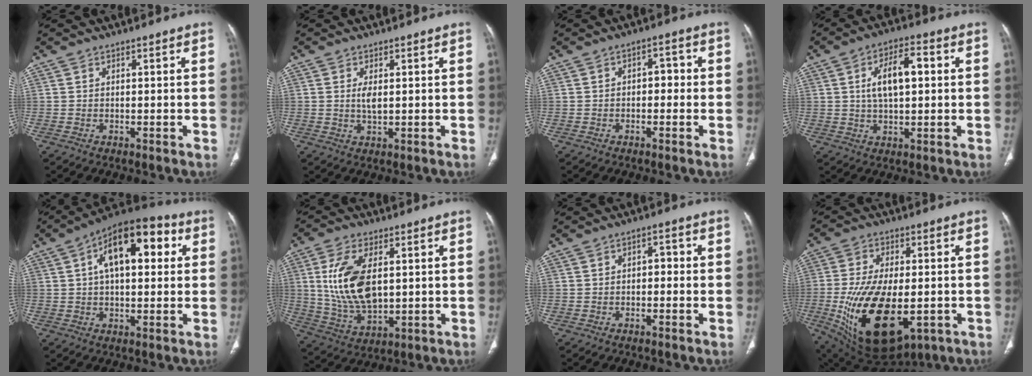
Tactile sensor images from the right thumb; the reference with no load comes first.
{"total": 2.6, "force": [0.4, 1.0, 2.4], "torque": [-0.047, -0.005, 0.011]}
{"total": 3.3, "force": [-0.4, 2.1, 2.5], "torque": [-0.012, 0.015, -0.014]}
{"total": 9.5, "force": [1.6, 4.4, 8.3], "torque": [-0.136, 0.014, 0.024]}
{"total": 16.0, "force": [4.3, 8.0, 13.2], "torque": [-0.173, 0.025, 0.058]}
{"total": 14.5, "force": [2.3, 7.8, 12.0], "torque": [-0.235, -0.012, 0.056]}
{"total": 2.4, "force": [-0.4, 1.5, 1.7], "torque": [-0.009, 0.013, -0.013]}
{"total": 21.7, "force": [-5.0, 11.3, 17.9], "torque": [-0.330, -0.013, -0.055]}